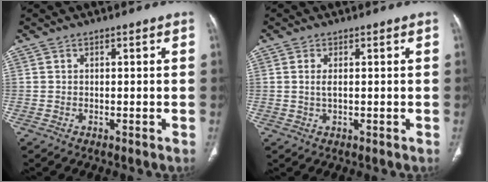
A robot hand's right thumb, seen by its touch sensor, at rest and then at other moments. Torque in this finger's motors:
{"motor_torque": [-0.43, -0.12, 0.19, 0.55, -0.14]}